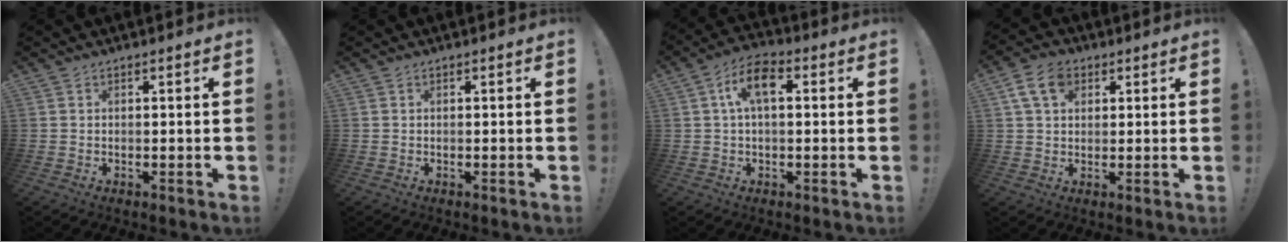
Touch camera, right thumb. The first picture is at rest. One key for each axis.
{"total": 0.0}
{"total": 9.1, "fx": 1.9, "fy": 4.7, "fz": 7.6, "tx": -0.133, "ty": 0.016, "tz": 0.038}
{"total": 8.9, "fx": 3.5, "fy": 6.1, "fz": 5.5, "tx": -0.102, "ty": 0.002, "tz": 0.067}